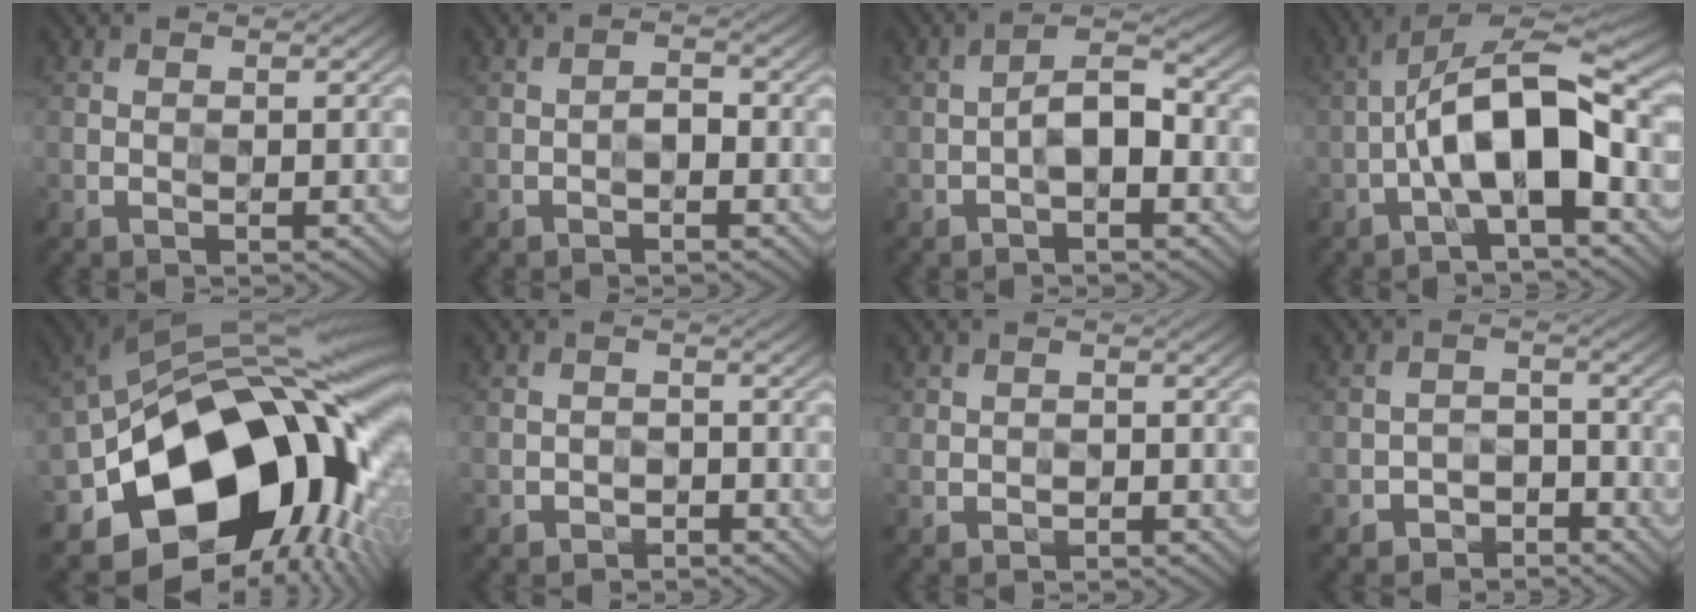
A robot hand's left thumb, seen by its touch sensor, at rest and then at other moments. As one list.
[{"total": 1.5, "force": [-0.7, 0.8, 1.0], "torque": [-0.013, 0.008, -0.014]}, {"total": 4.3, "force": [-1.2, 1.9, 3.6], "torque": [-0.056, 0.018, -0.026]}, {"total": 11.1, "force": [-2.3, 3.8, 10.2], "torque": [-0.180, 0.025, -0.046]}, {"total": 20.1, "force": [-5.9, 13.1, 14.1], "torque": [-0.241, -0.031, -0.090]}, {"total": 1.9, "force": [-1.5, 1.1, -0.4], "torque": [0.017, 0.005, -0.033]}, {"total": 0.9, "force": [-0.6, 0.6, -0.3], "torque": [0.011, 0.001, -0.013]}, {"total": 3.2, "force": [-2.6, 1.9, 0.1], "torque": [0.011, 0.010, -0.052]}]